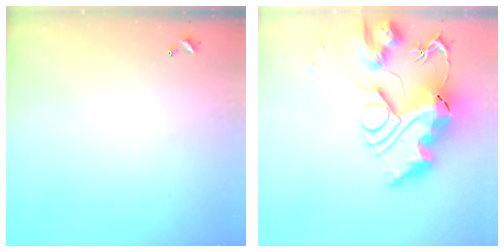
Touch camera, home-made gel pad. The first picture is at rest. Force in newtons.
{"total": 0.7, "press": 0.7, "slide": 0.0}